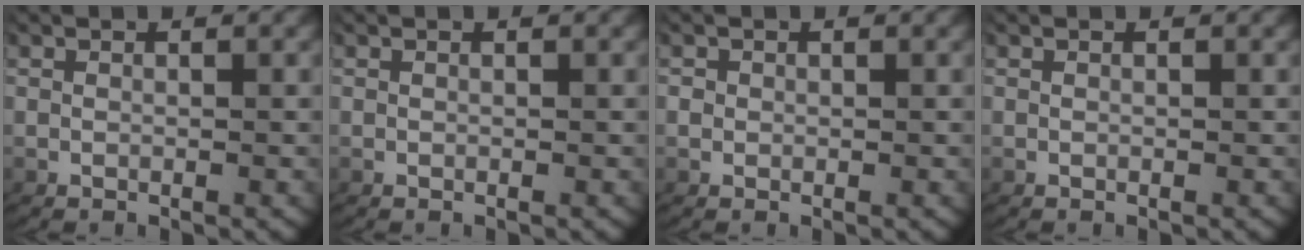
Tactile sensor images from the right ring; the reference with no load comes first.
{"total": 0.0}
{"total": 0.7, "force": [-0.1, 0.7, 0.1], "torque": [-0.012, -0.007, 0.002]}
{"total": 0.0}